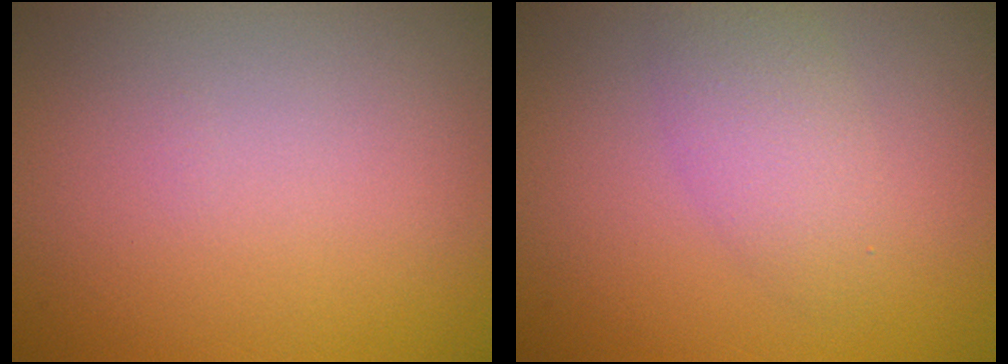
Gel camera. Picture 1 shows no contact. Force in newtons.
{"total": 2.9, "press": 2.9, "slide": 0.1}